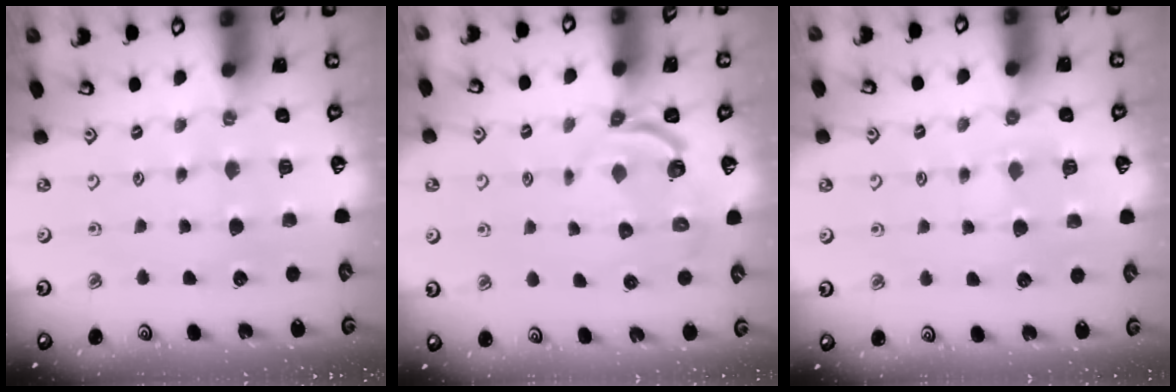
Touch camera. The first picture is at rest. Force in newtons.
{"total": 3.4, "press": 2.5, "slide": 2.3}
{"total": 5.9, "press": 5.8, "slide": 1.0}